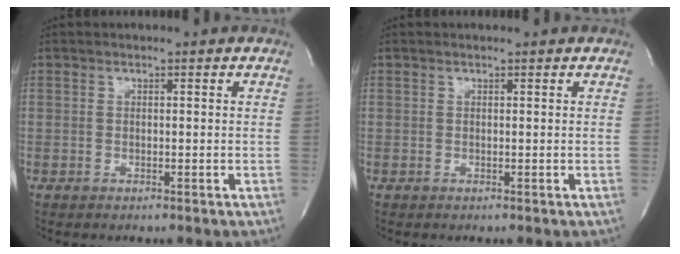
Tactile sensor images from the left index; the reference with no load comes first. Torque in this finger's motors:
{"motor_torque": [0.20, -0.06, 0.00, -0.01]}